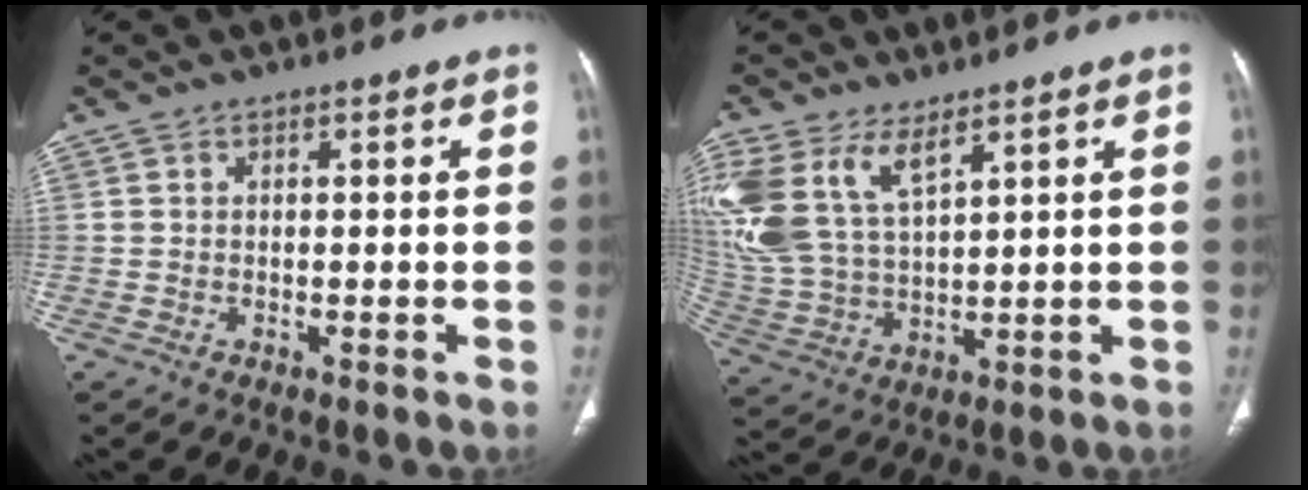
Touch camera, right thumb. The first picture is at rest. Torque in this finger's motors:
{"motor_torque": [-0.44, 1.12, 0.97, 0.92, 0.22]}